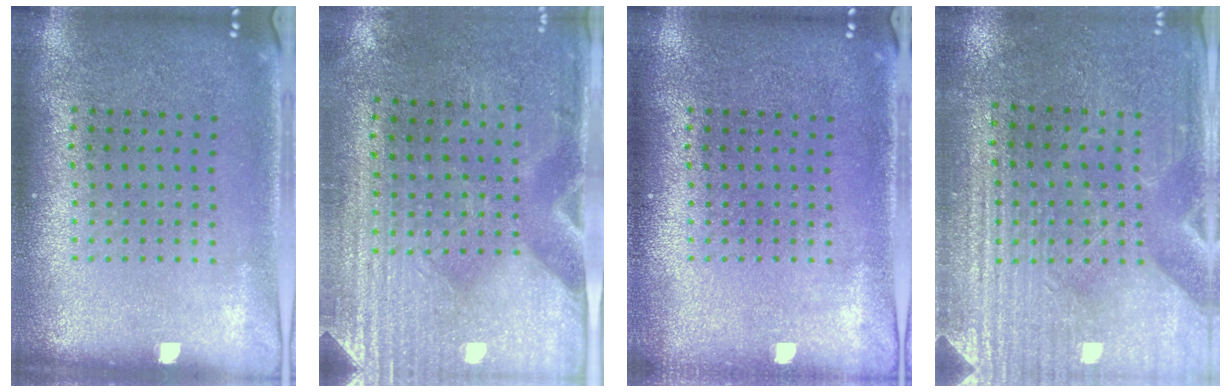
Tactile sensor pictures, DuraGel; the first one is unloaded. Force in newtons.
{"total": 3.0, "press": 2.6, "slide": 1.5}
{"total": 0.6, "press": 0.5, "slide": 0.2}
{"total": 3.4, "press": 3.2, "slide": 1.2}